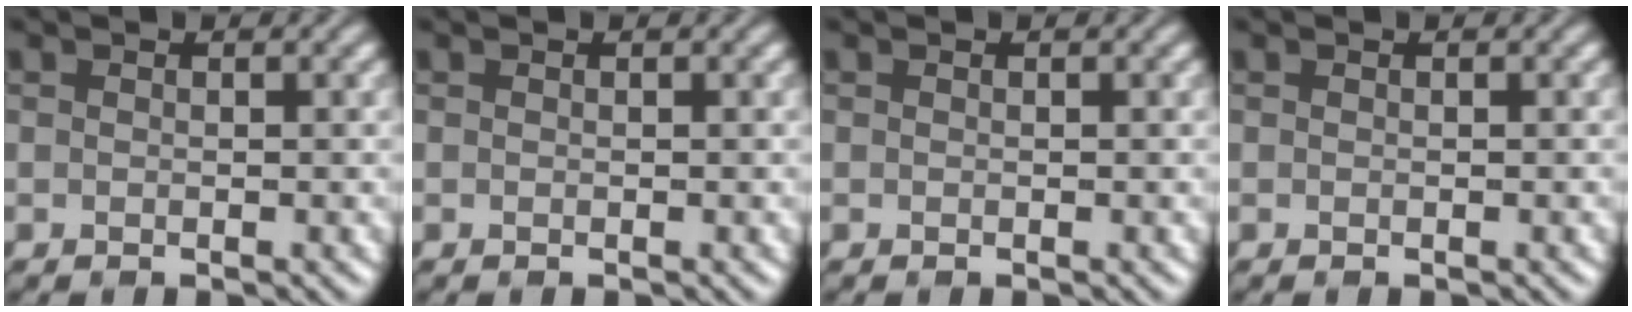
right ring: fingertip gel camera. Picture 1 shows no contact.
{"total": 0.0}
{"total": 0.0}
{"total": 0.0}